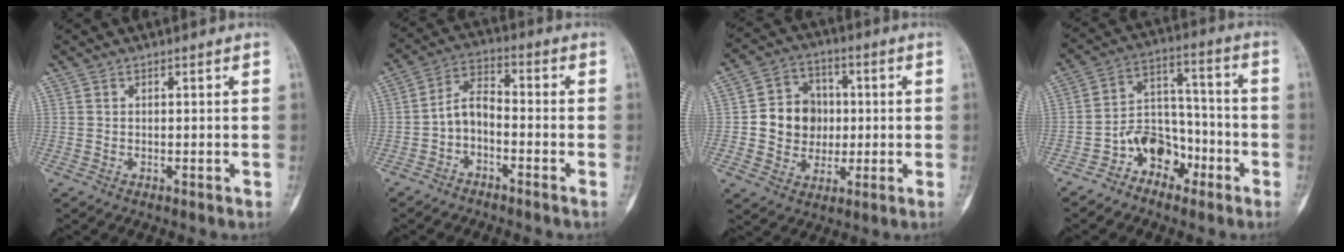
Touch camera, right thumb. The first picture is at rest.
{"total": 5.5, "force": [-2.4, 2.7, 4.2], "torque": [-0.079, 0.035, -0.058]}
{"total": 10.8, "force": [0.0, 9.5, 5.1], "torque": [-0.043, 0.016, -0.001]}
{"total": 9.7, "force": [-5.7, 6.7, 4.1], "torque": [-0.038, 0.075, -0.110]}